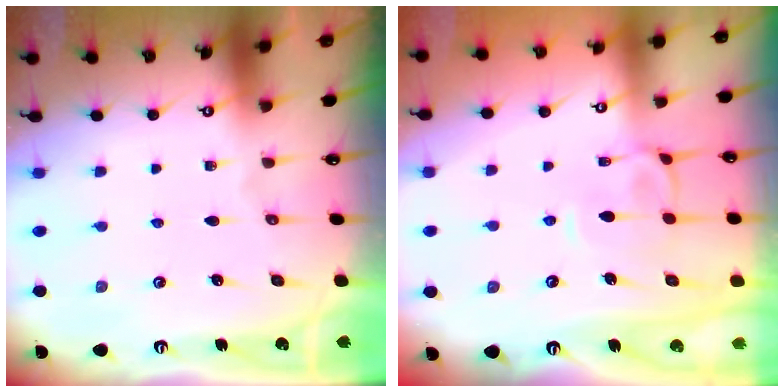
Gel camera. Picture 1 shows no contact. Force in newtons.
{"total": 2.5, "press": 2.2, "slide": 1.0}